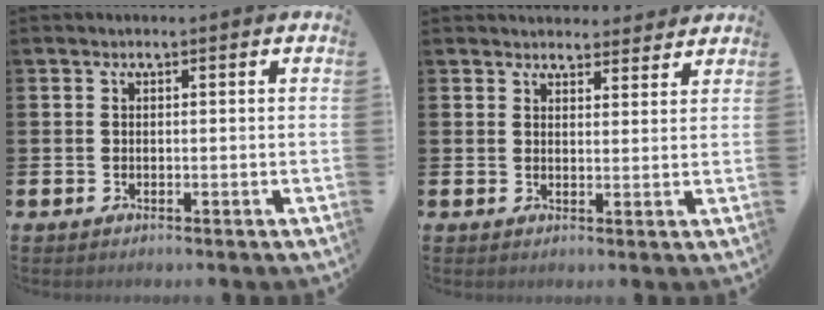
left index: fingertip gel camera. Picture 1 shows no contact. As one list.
[{"total": 3.4, "force": [3.3, 0.9, -0.1], "torque": [0.008, -0.018, 0.058]}]